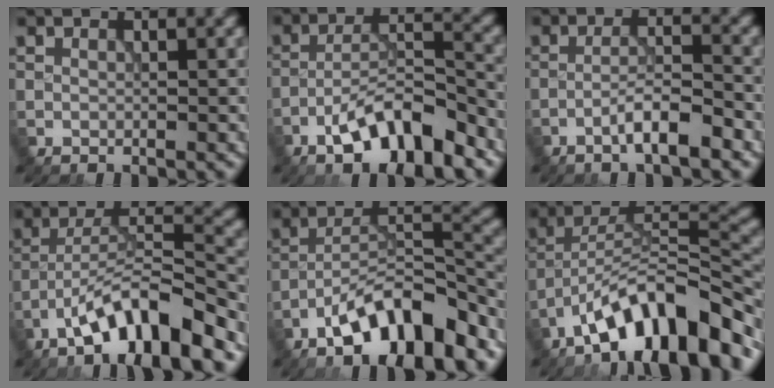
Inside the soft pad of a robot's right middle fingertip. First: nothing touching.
{"total": 8.1, "force": [-5.2, 2.3, 5.9], "torque": [-0.100, 0.009, -0.091]}
{"total": 4.0, "force": [-2.5, 0.6, 3.1], "torque": [-0.055, 0.011, -0.050]}
{"total": 9.6, "force": [-6.3, 2.1, 6.9], "torque": [-0.114, 0.015, -0.110]}
{"total": 11.4, "force": [-7.7, 3.7, 7.5], "torque": [-0.110, 0.016, -0.143]}
{"total": 12.5, "force": [-8.5, 3.9, 8.3], "torque": [-0.119, 0.022, -0.156]}